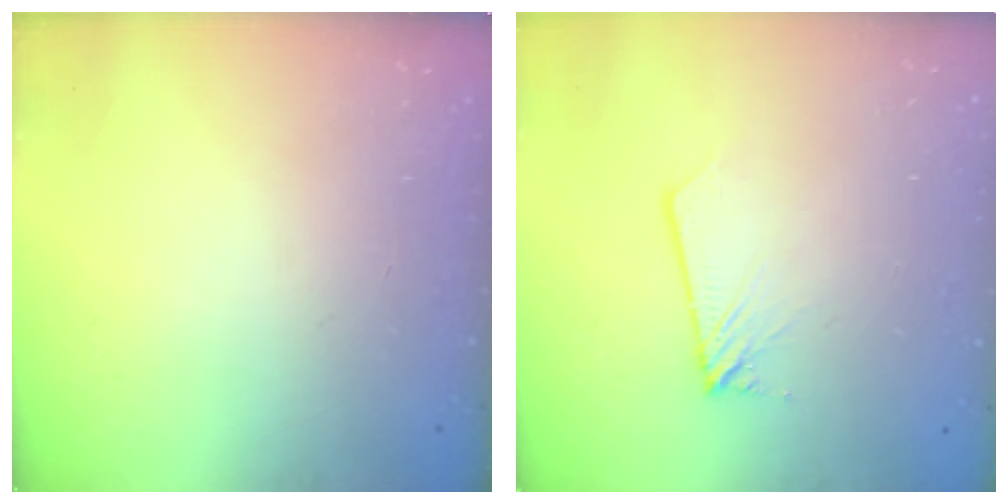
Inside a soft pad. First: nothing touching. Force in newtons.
{"total": 2.0, "press": 2.0, "slide": 0.2}